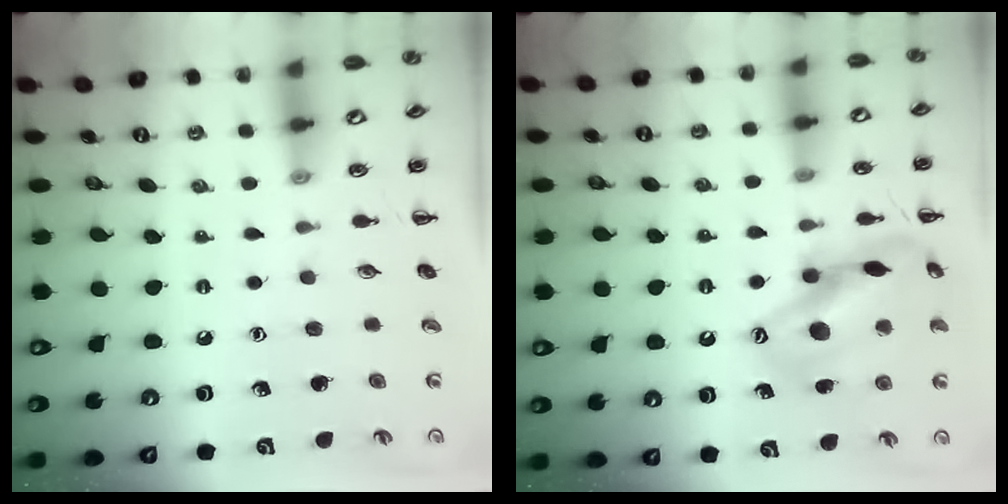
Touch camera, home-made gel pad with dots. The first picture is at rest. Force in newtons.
{"total": 16.5, "press": 16.3, "slide": 2.3}